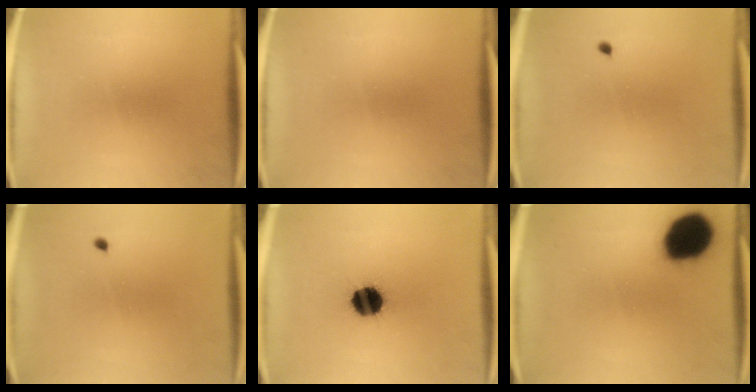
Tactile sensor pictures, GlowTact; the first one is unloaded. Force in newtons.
{"total": 0.0}
{"total": 0.5}
{"total": 0.5}
{"total": 11.0}
{"total": 17.8}